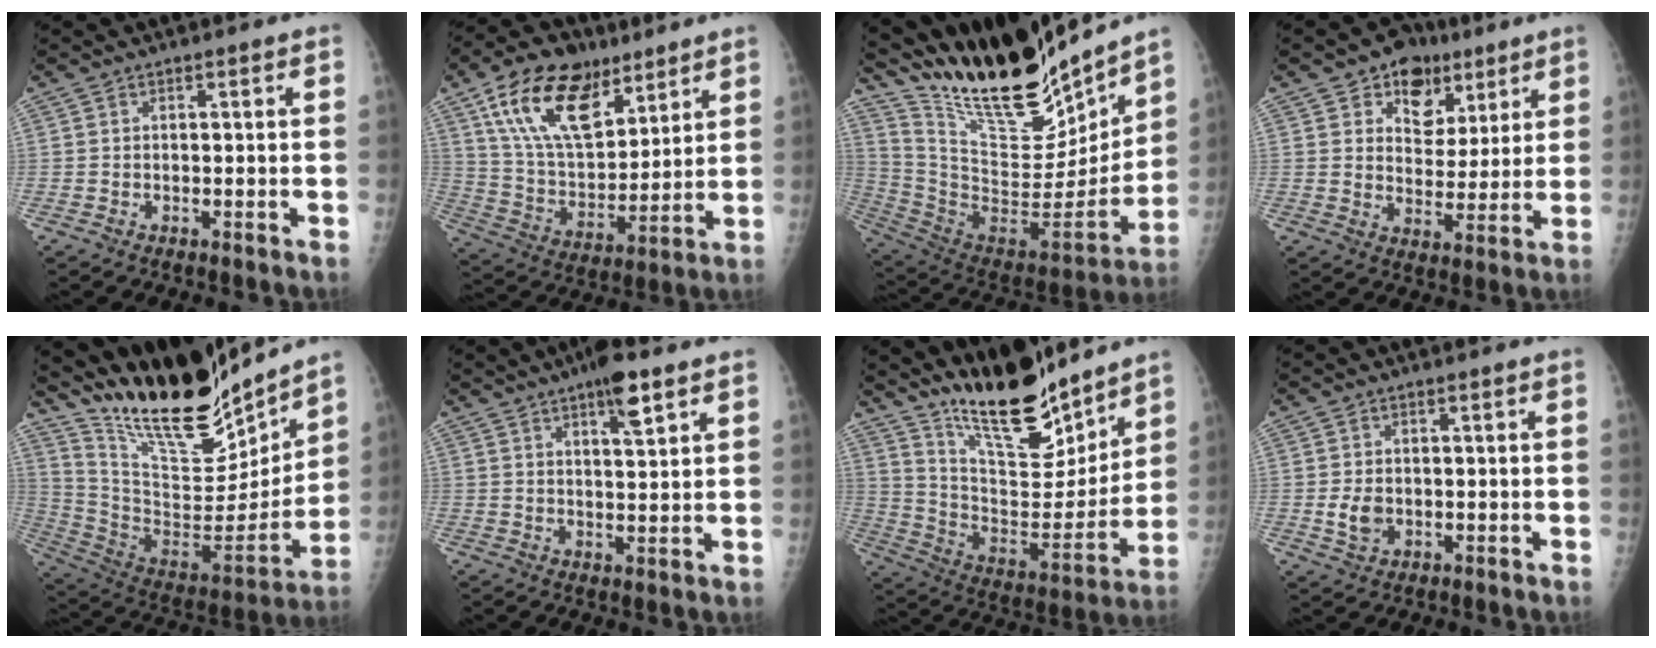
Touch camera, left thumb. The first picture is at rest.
{"total": 20.3, "force": [11.5, 10.9, 12.7], "torque": [-0.191, -0.040, 0.214]}
{"total": 27.4, "force": [22.0, 8.0, 14.2], "torque": [-0.202, -0.112, 0.374]}
{"total": 10.7, "force": [6.2, 7.8, 3.8], "torque": [-0.016, -0.023, 0.095]}
{"total": 25.5, "force": [20.7, 7.7, 12.6], "torque": [-0.177, -0.106, 0.353]}
{"total": 6.8, "force": [4.1, 1.7, 5.2], "torque": [-0.074, -0.017, 0.062]}
{"total": 20.4, "force": [16.5, 6.1, 10.2], "torque": [-0.123, -0.109, 0.287]}
{"total": 3.8, "force": [-0.4, 2.9, 2.5], "torque": [-0.039, -0.003, -0.002]}